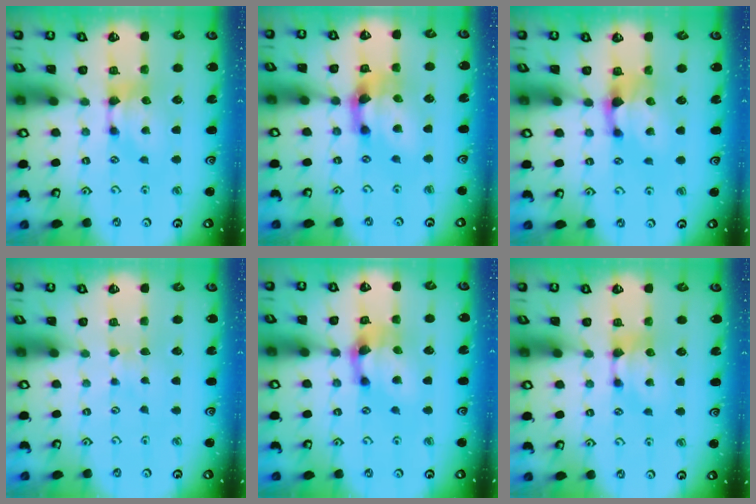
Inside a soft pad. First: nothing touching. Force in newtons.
{"total": 5.0, "press": 4.4, "slide": 2.3}
{"total": 1.9, "press": 1.3, "slide": 1.4}
{"total": 2.6, "press": 2.6, "slide": 0.4}
{"total": 4.5, "press": 4.0, "slide": 1.9}
{"total": 0.0}